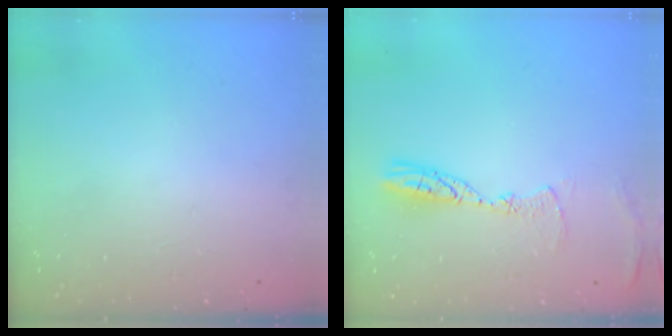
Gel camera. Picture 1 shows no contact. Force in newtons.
{"total": 9.3, "press": 9.3, "slide": 0.9}